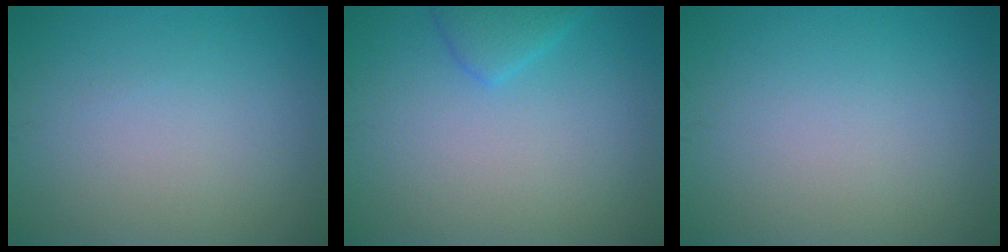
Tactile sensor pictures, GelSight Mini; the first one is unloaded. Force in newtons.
{"total": 2.0, "press": 1.9, "slide": 0.2}
{"total": 0.0}